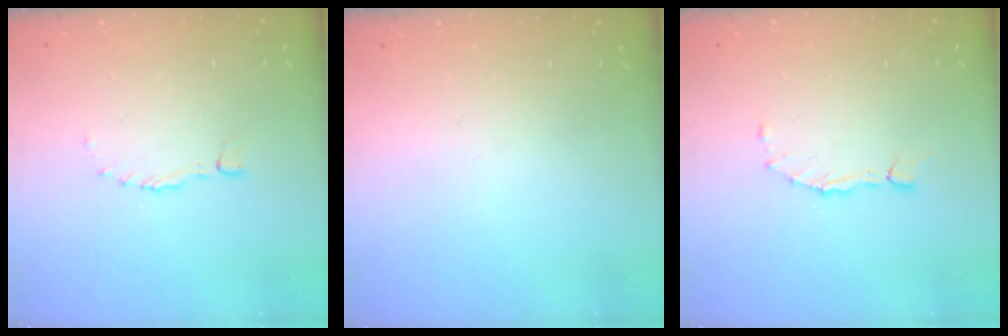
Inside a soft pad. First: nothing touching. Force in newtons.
{"total": 0.0}
{"total": 1.6, "press": 1.6, "slide": 0.3}